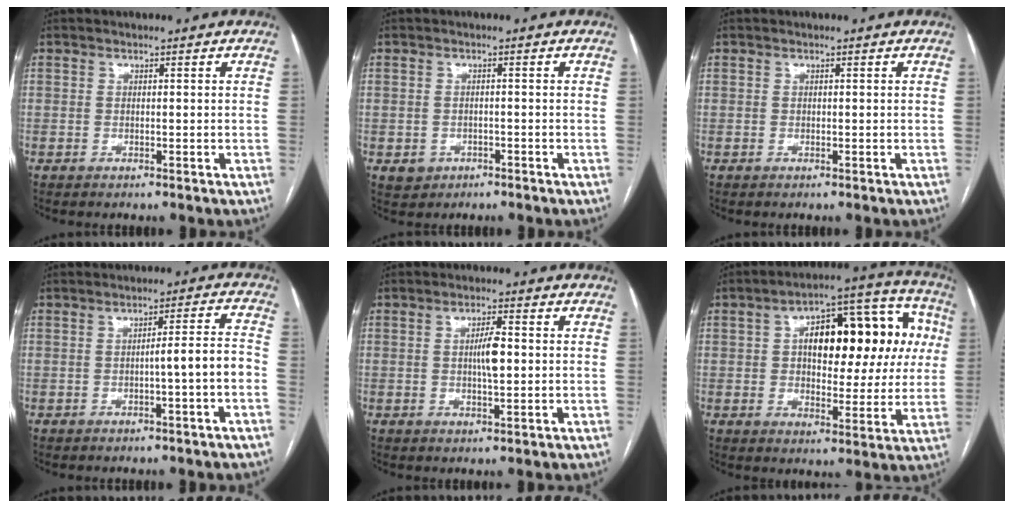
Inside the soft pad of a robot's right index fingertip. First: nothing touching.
{"total": 2.3, "force": [-1.2, 1.9, 0.4], "torque": [-0.004, 0.007, -0.012]}
{"total": 0.0}
{"total": 6.7, "force": [-2.3, -0.7, 6.3], "torque": [-0.085, 0.021, -0.032]}
{"total": 4.0, "force": [0.1, 0.7, 3.9], "torque": [-0.068, 0.002, 0.002]}
{"total": 18.7, "force": [3.6, 8.4, 16.4], "torque": [-0.215, 0.055, 0.051]}